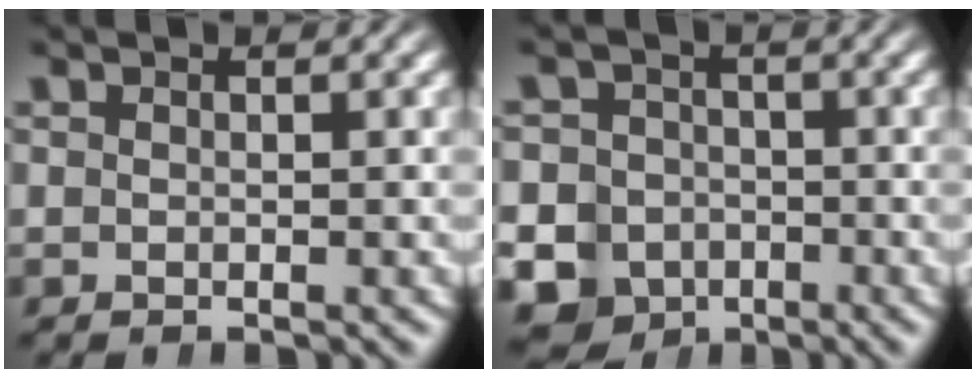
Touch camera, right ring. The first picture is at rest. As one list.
[{"total": 13.9, "force": [-5.1, 12.4, 3.5], "torque": [-0.074, -0.060, -0.083]}]